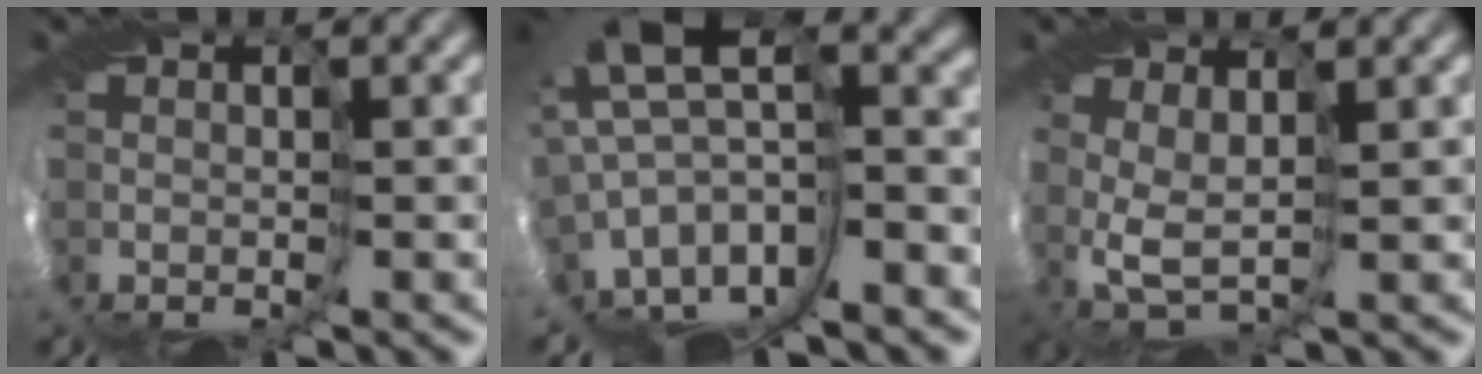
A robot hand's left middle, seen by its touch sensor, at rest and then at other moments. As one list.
[{"total": 8.5, "force": [-0.3, 3.7, 7.6], "torque": [-0.180, 0.017, 0.011]}, {"total": 1.9, "force": [0.5, 1.3, 1.4], "torque": [-0.050, -0.003, 0.019]}]